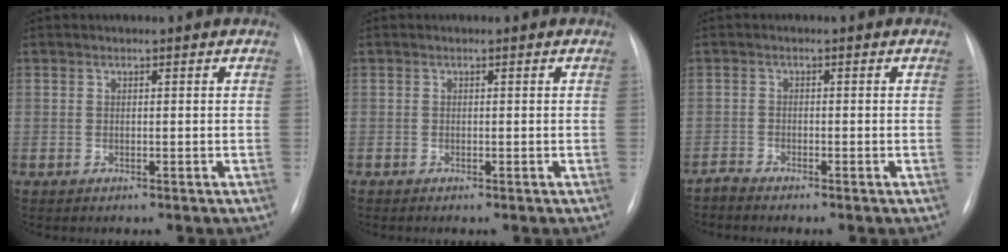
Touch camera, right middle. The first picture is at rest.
{"total": 0.0}
{"total": 1.3, "force": [-1.3, -0.2, -0.1], "torque": [0.005, -0.005, -0.027]}